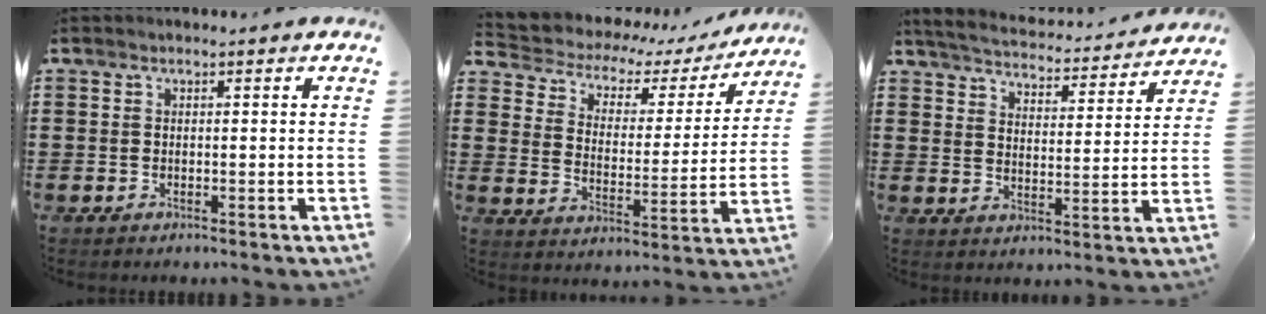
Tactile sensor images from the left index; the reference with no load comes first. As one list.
[{"total": 3.5, "force": [2.4, 2.2, 1.4], "torque": [-0.046, -0.021, 0.030]}, {"total": 4.5, "force": [4.4, -0.1, 0.5], "torque": [-0.036, -0.037, 0.072]}]